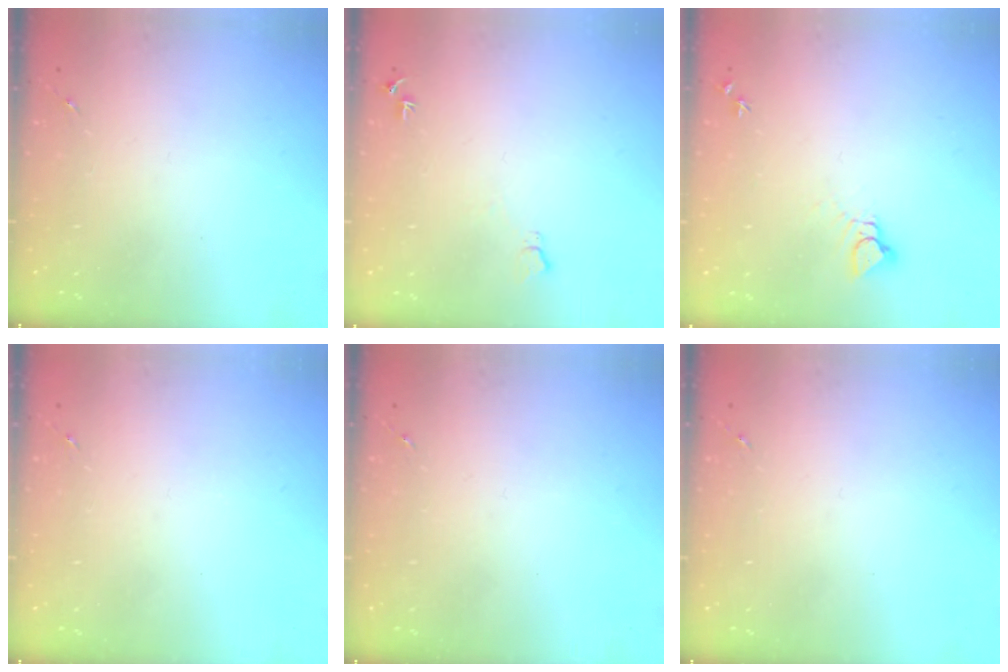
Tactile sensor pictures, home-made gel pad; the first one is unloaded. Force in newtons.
{"total": 5.8, "press": 5.8, "slide": 0.7}
{"total": 3.9, "press": 3.9, "slide": 0.2}
{"total": 0.0}
{"total": 0.0}
{"total": 0.0}